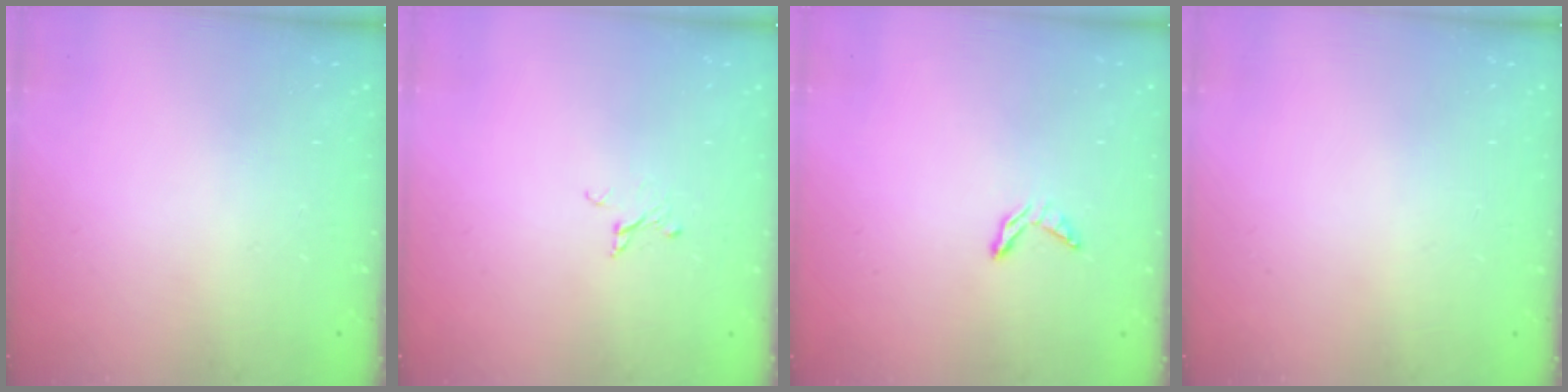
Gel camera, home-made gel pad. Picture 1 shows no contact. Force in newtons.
{"total": 2.1, "press": 2.1, "slide": 0.1}
{"total": 4.1, "press": 4.1, "slide": 0.2}
{"total": 0.0}